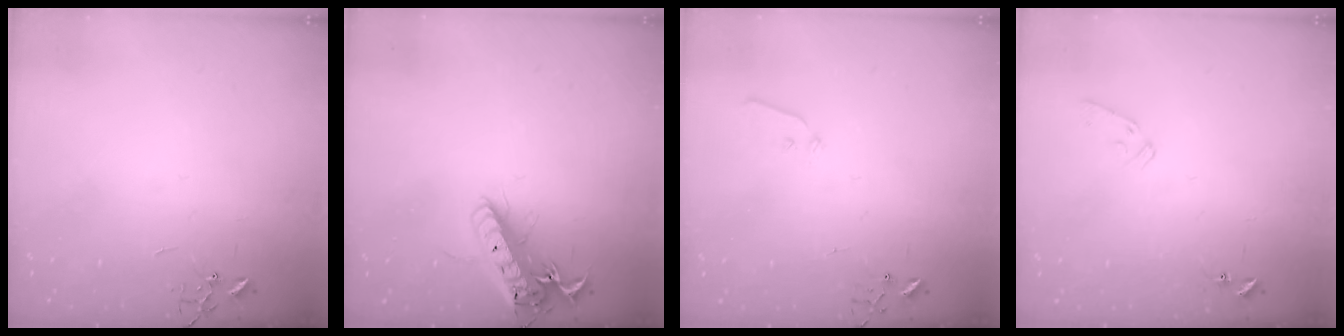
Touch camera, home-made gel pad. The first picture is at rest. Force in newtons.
{"total": 18.2, "press": 18.0, "slide": 3.0}
{"total": 4.0, "press": 3.9, "slide": 0.6}
{"total": 6.7, "press": 6.7, "slide": 0.7}